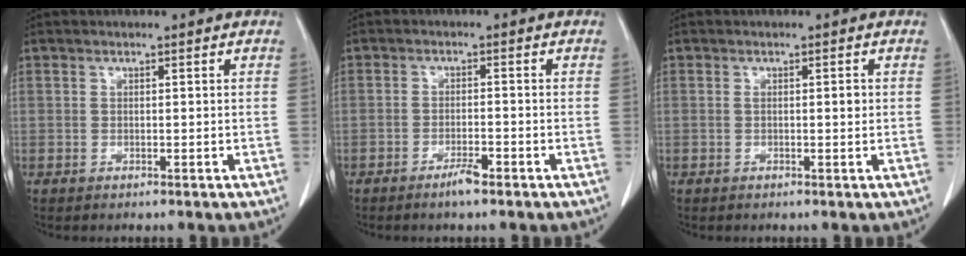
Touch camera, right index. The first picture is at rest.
{"total": 2.5, "force": [-1.8, 0.2, 1.8], "torque": [-0.028, 0.002, -0.029]}
{"total": 1.1, "force": [0.2, 0.2, 1.1], "torque": [-0.011, 0.002, 0.006]}